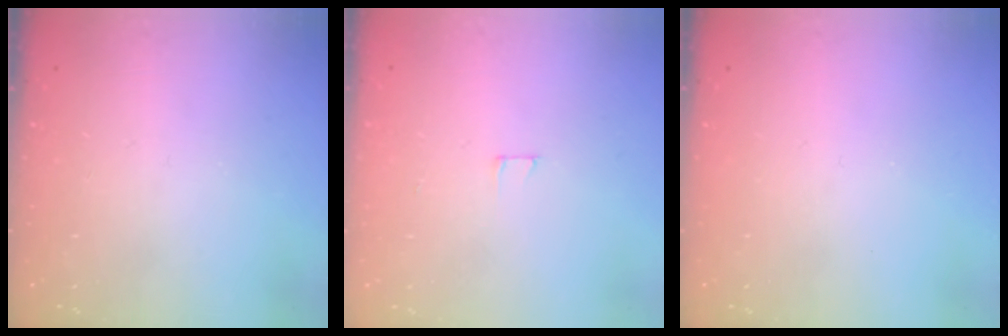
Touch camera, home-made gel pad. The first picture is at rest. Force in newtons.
{"total": 2.5, "press": 2.5, "slide": 0.2}
{"total": 0.0}